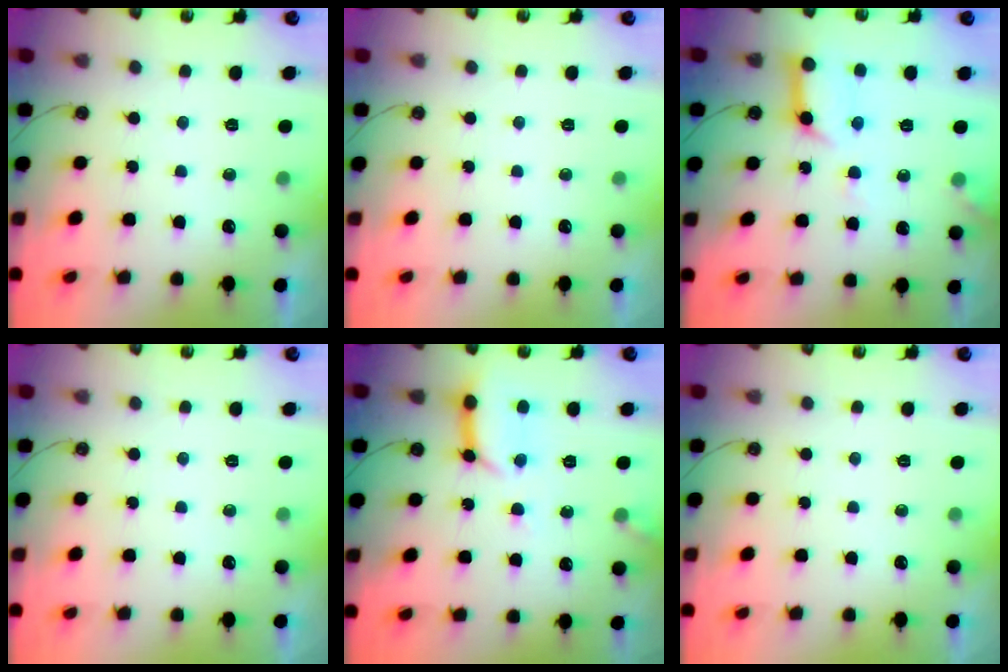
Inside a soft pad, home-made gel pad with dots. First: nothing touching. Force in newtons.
{"total": 0.0}
{"total": 11.4, "press": 11.4, "slide": 1.2}
{"total": 0.0}
{"total": 11.6, "press": 11.5, "slide": 1.1}
{"total": 0.0}